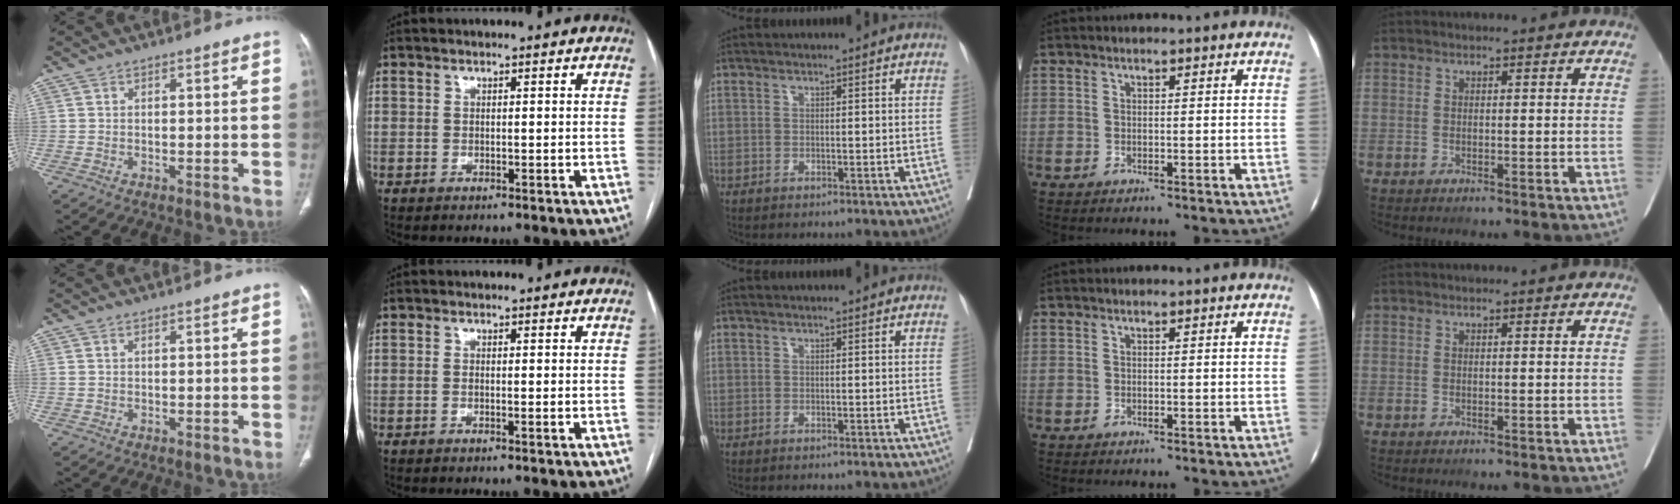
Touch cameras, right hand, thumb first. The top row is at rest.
{"thumb": {"total": 0.8, "force": [0.3, 0.4, 0.5], "torque": [-0.015, 0.010, 0.011]}, "index": {"total": 1.0, "force": [-0.2, 0.0, 0.9], "torque": [-0.019, -0.001, -0.003]}}